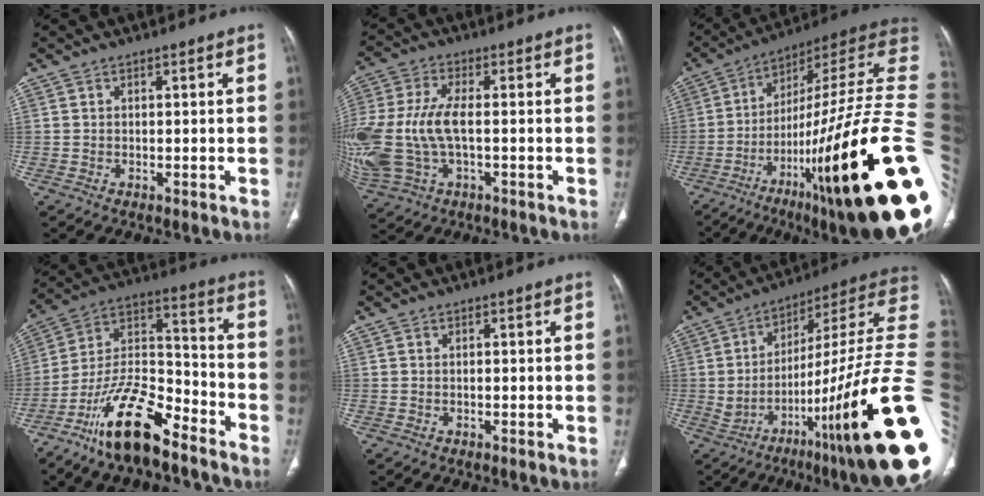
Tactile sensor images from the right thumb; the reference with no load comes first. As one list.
[{"total": 18.8, "force": [-1.9, 10.4, 15.5], "torque": [-0.404, 0.003, -0.020]}, {"total": 41.3, "force": [-8.0, 9.2, 39.4], "torque": [-0.477, 0.056, -0.125]}, {"total": 17.8, "force": [-12.2, 6.3, 11.4], "torque": [-0.196, 0.082, -0.221]}, {"total": 0.0}, {"total": 34.7, "force": [-5.6, 6.4, 33.7], "torque": [-0.383, 0.037, -0.089]}]